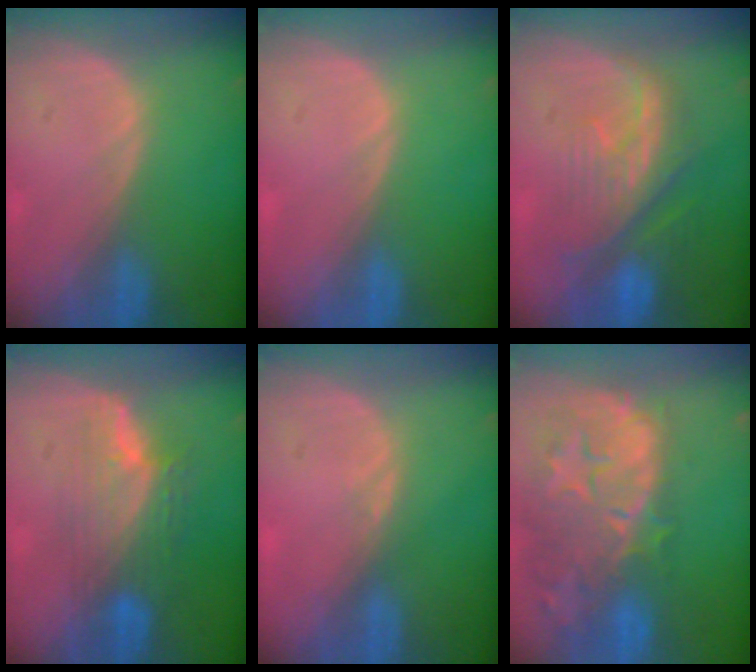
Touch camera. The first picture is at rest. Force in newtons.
{"total": 0.0}
{"total": 10.0, "press": 9.0, "slide": 4.4}
{"total": 7.5, "press": 7.1, "slide": 2.6}
{"total": 0.9, "press": 0.8, "slide": 0.3}
{"total": 14.6, "press": 11.7, "slide": 8.7}